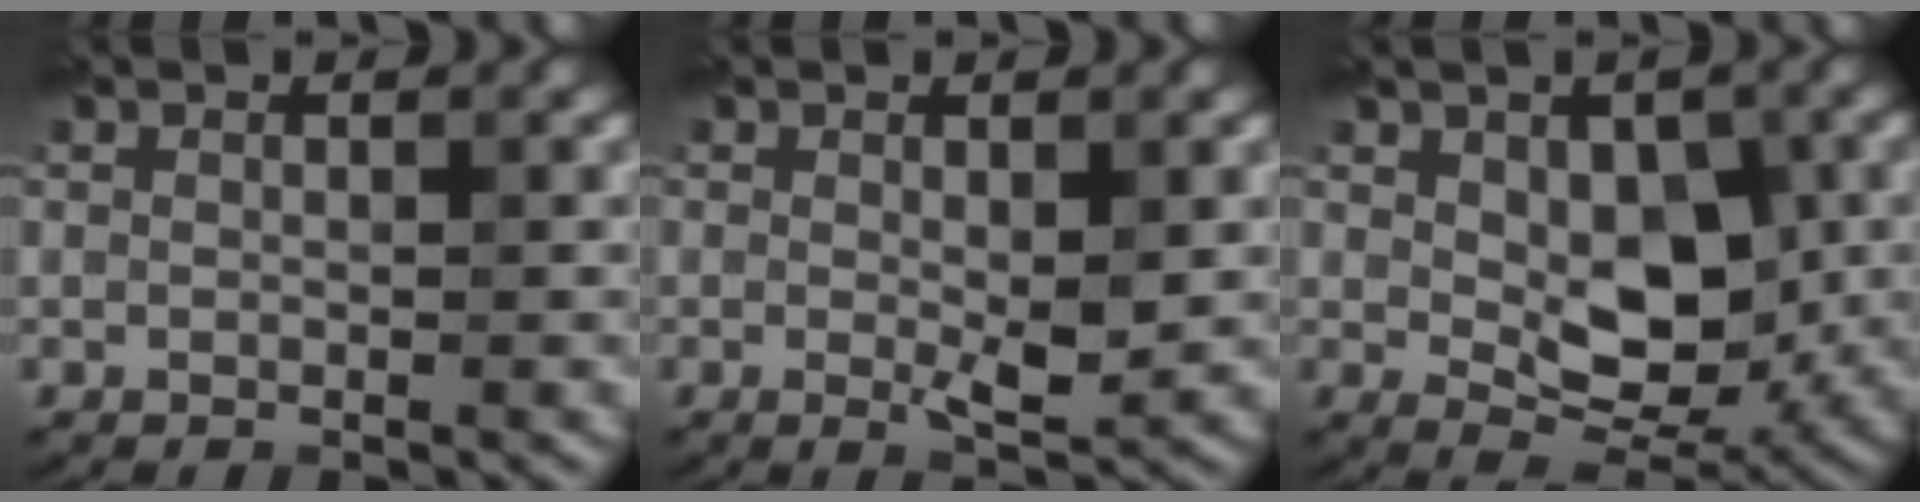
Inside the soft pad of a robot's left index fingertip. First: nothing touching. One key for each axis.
{"total": 2.4, "fx": -0.1, "fy": 0.7, "fz": 2.3, "tx": -0.039, "ty": -0.008, "tz": 0.002}
{"total": 6.4, "fx": 0.6, "fy": 4.0, "fz": 5.0, "tx": -0.076, "ty": -0.018, "tz": 0.018}